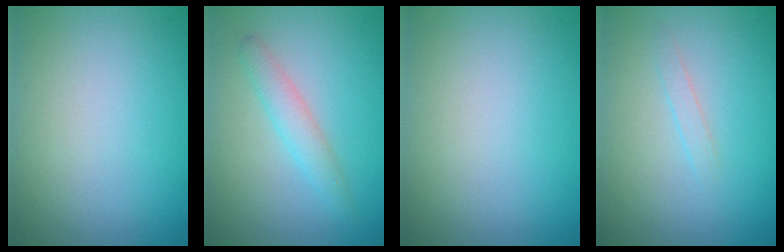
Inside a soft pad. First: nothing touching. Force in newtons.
{"total": 2.1, "press": 2.1, "slide": 0.1}
{"total": 0.0}
{"total": 0.8, "press": 0.8, "slide": 0.1}